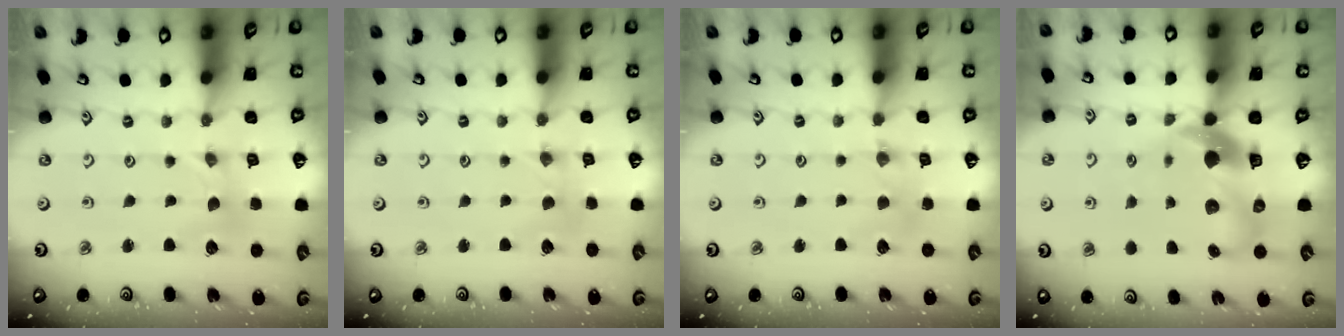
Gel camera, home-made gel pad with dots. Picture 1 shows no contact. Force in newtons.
{"total": 1.4, "press": 1.4, "slide": 0.3}
{"total": 2.7, "press": 2.7, "slide": 0.3}
{"total": 11.1, "press": 10.9, "slide": 1.8}